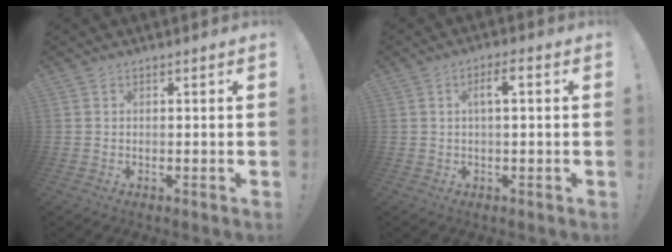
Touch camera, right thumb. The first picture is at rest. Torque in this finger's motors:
{"motor_torque": [0.66, 0.86, 0.75, 0.11, -0.01]}